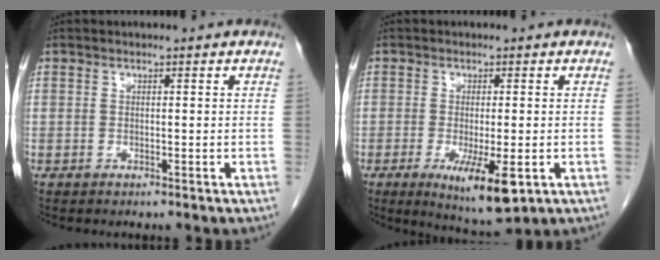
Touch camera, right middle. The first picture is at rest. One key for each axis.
{"total": 7.7, "fx": -2.8, "fy": 1.7, "fz": 7.0, "tx": -0.113, "ty": -0.021, "tz": -0.035}